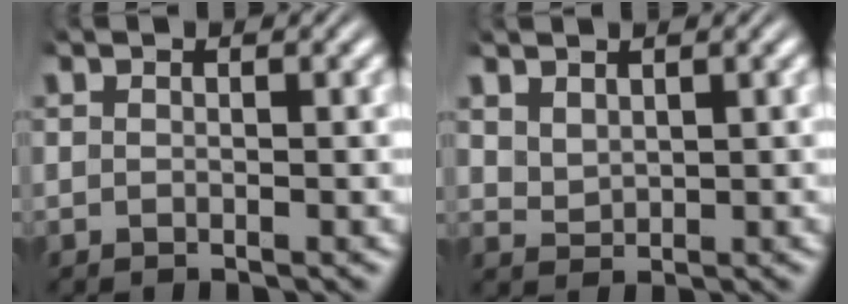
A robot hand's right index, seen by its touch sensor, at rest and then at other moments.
{"total": 1.6, "force": [1.5, 0.4, 0.5], "torque": [-0.015, -0.007, 0.040]}